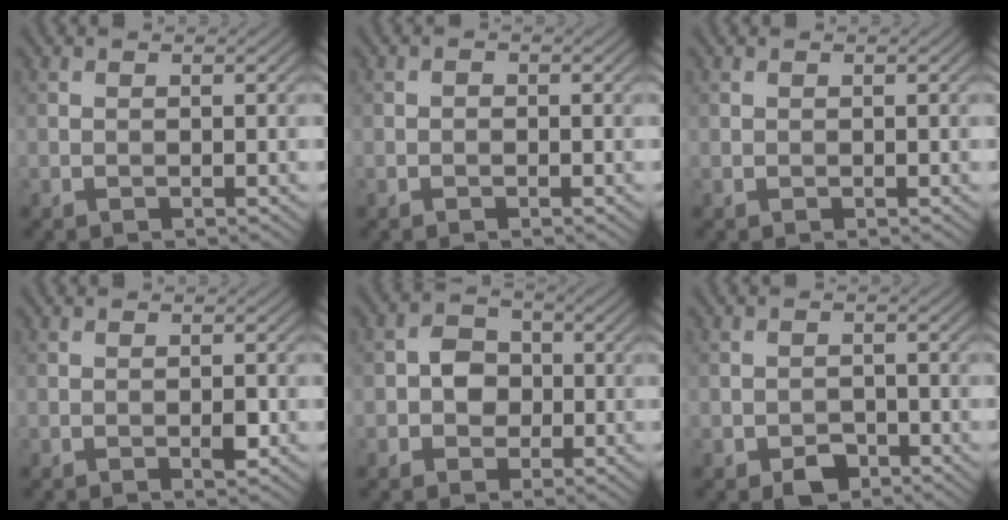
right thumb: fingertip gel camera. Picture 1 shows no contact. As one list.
[{"total": 0.6, "force": [-0.3, 0.5, 0.2], "torque": [-0.001, 0.000, -0.009]}, {"total": 0.0}, {"total": 1.2, "force": [-0.4, 0.4, 1.1], "torque": [-0.017, 0.001, -0.007]}, {"total": 3.9, "force": [-0.5, 3.3, 1.9], "torque": [-0.025, 0.005, -0.020]}, {"total": 2.8, "force": [-1.8, 1.7, 1.3], "torque": [-0.020, -0.002, -0.033]}]